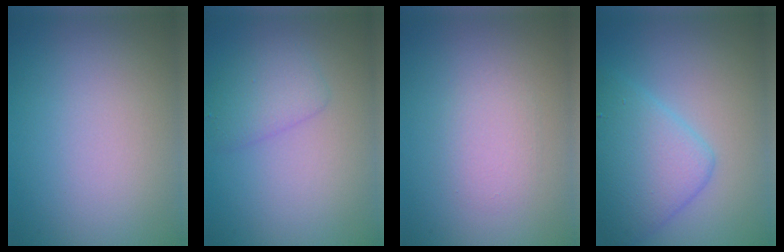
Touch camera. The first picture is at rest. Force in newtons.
{"total": 2.2, "press": 2.2, "slide": 0.2}
{"total": 1.7, "press": 1.7, "slide": 0.1}
{"total": 5.2, "press": 5.2, "slide": 0.1}